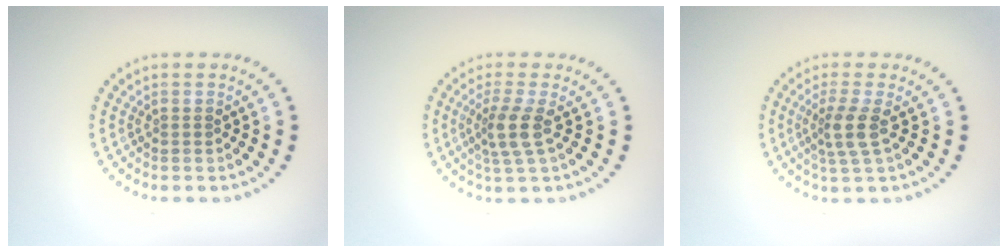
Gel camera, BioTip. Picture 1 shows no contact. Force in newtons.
{"total": 2.7, "press": 2.2, "slide": 1.7}
{"total": 2.7, "press": 2.2, "slide": 1.6}